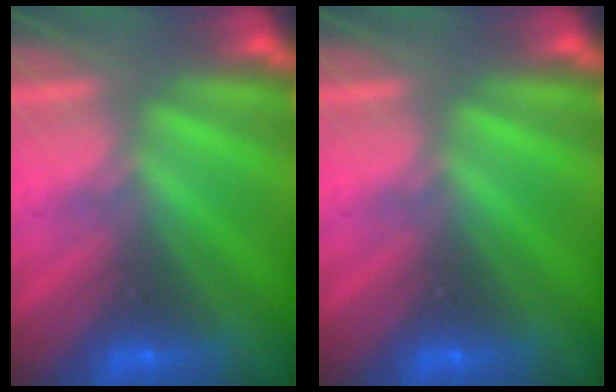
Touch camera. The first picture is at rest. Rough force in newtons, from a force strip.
{"total": 0.0}